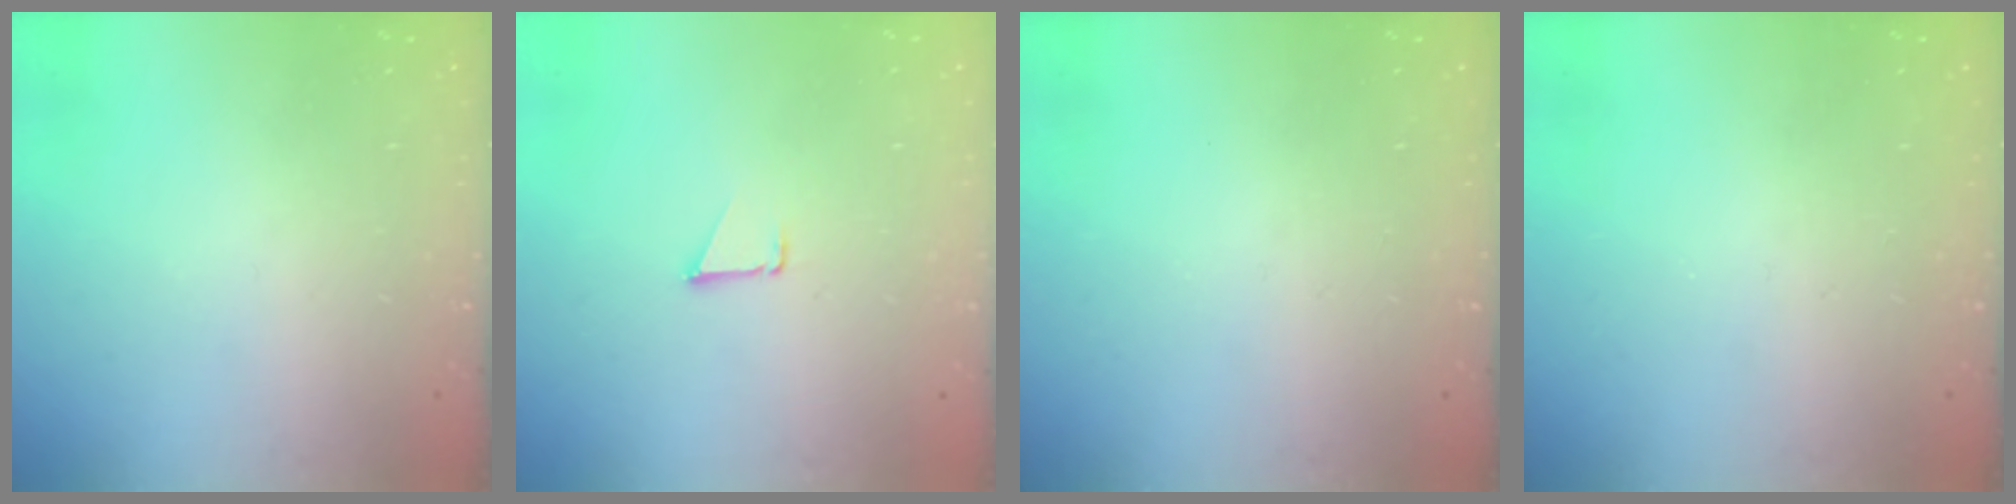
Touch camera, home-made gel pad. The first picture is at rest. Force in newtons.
{"total": 0.7, "press": 0.7, "slide": 0.1}
{"total": 0.0}
{"total": 0.0}